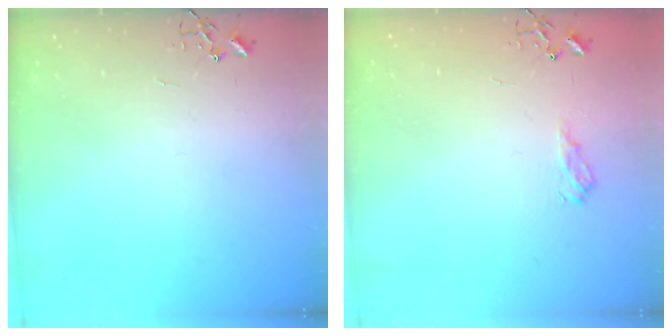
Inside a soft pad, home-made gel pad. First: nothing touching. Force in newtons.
{"total": 8.2, "press": 8.2, "slide": 0.9}